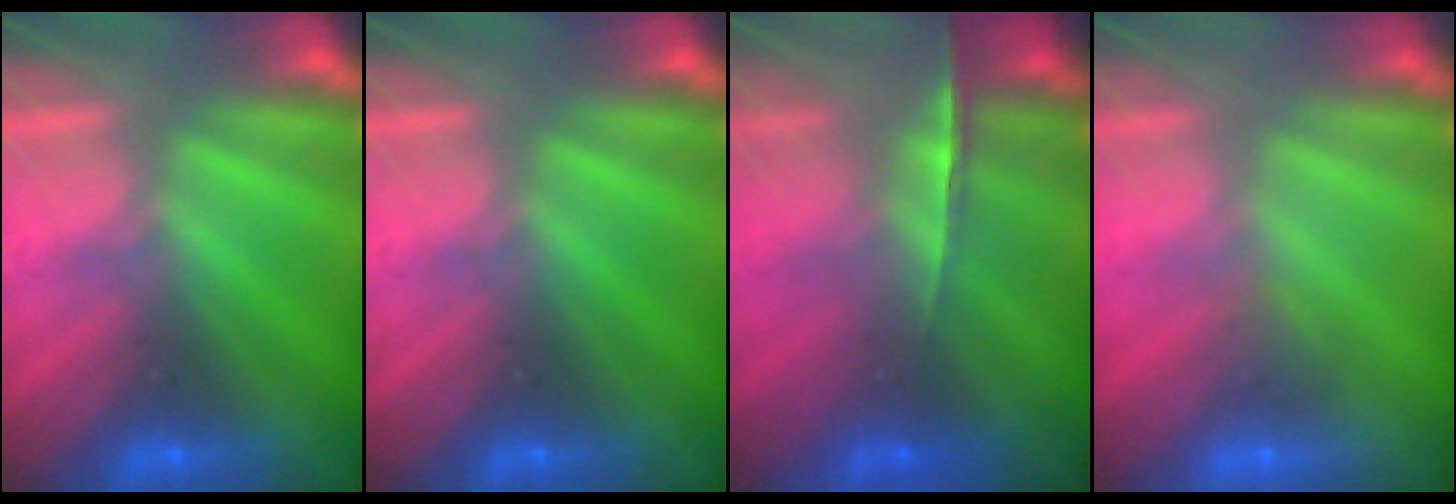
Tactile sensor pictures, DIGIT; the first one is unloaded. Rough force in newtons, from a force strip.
{"total": 0.0}
{"total": 1.8}
{"total": 2.8}